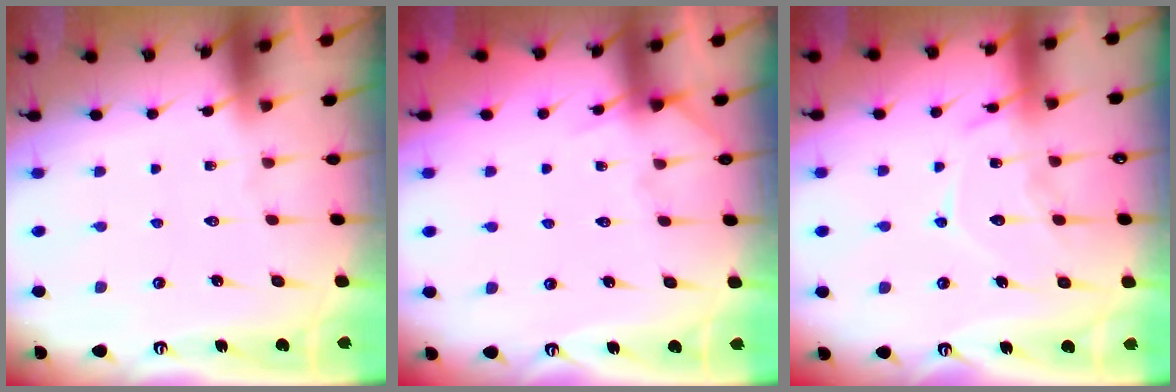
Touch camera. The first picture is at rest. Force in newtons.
{"total": 5.1, "press": 5.1, "slide": 0.7}
{"total": 12.2, "press": 12.2, "slide": 1.1}